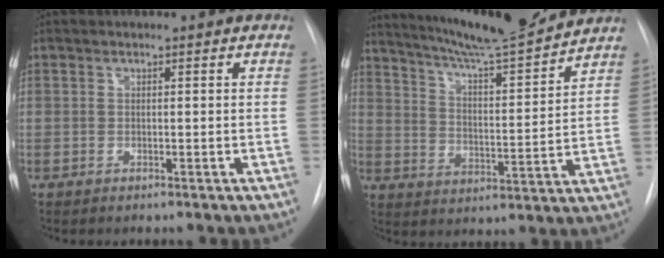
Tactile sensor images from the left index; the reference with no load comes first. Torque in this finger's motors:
{"motor_torque": [0.98, -1.16, 0.21, 0.08]}